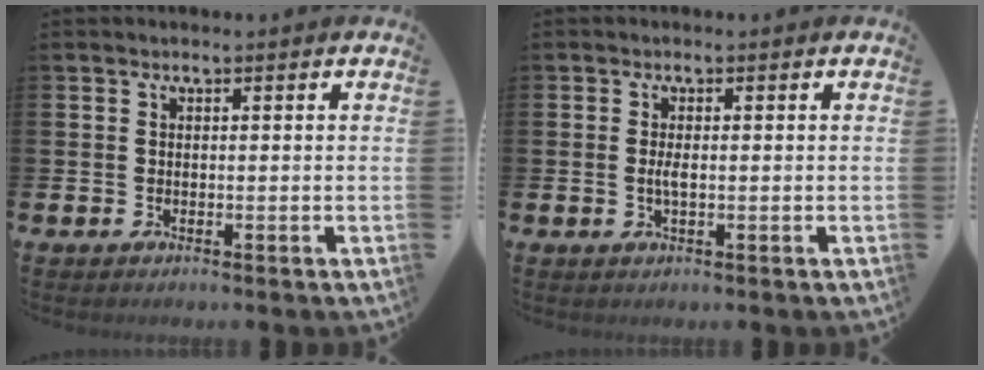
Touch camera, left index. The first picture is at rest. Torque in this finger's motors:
{"motor_torque": [0.65, 0.10, 0.05, 0.10]}